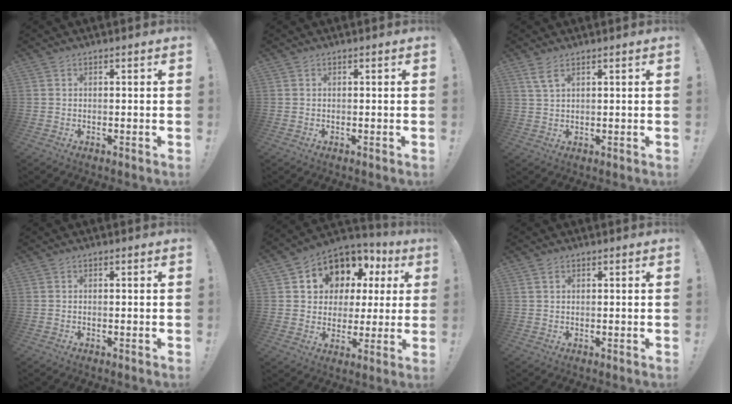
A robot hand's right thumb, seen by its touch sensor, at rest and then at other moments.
{"total": 0.0}
{"total": 5.4, "force": [3.1, 2.8, 3.4], "torque": [-0.060, -0.010, 0.057]}
{"total": 0.0}
{"total": 10.4, "force": [5.6, 8.1, 3.3], "torque": [-0.044, -0.053, 0.114]}
{"total": 1.5, "force": [0.8, 0.9, 0.9], "torque": [-0.015, 0.001, 0.015]}